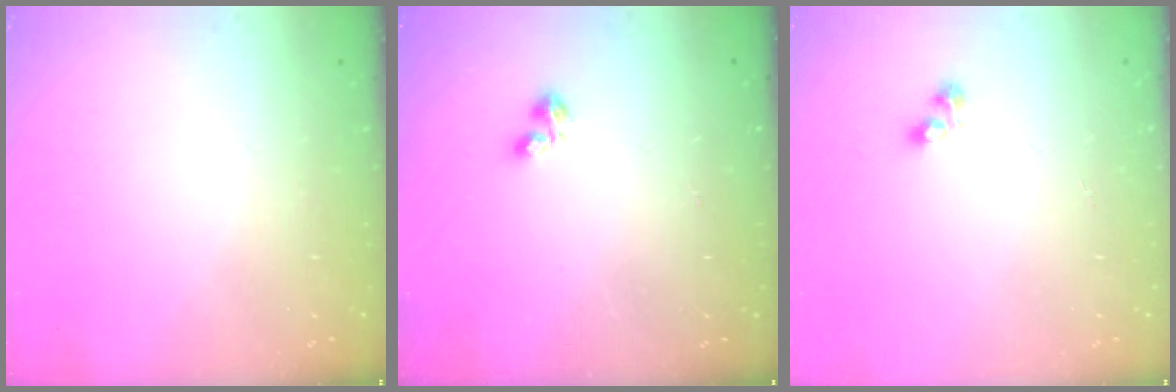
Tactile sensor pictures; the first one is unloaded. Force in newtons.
{"total": 2.2, "press": 2.2, "slide": 0.4}
{"total": 2.6, "press": 2.6, "slide": 0.2}